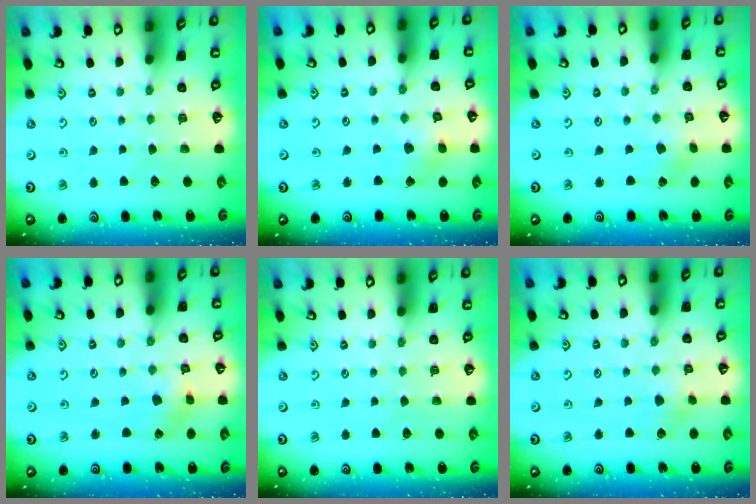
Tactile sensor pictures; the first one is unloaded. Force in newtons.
{"total": 3.5, "press": 3.5, "slide": 0.4}
{"total": 1.1, "press": 1.1, "slide": 0.1}
{"total": 1.6, "press": 1.5, "slide": 0.4}
{"total": 0.0}
{"total": 3.0, "press": 2.9, "slide": 0.4}